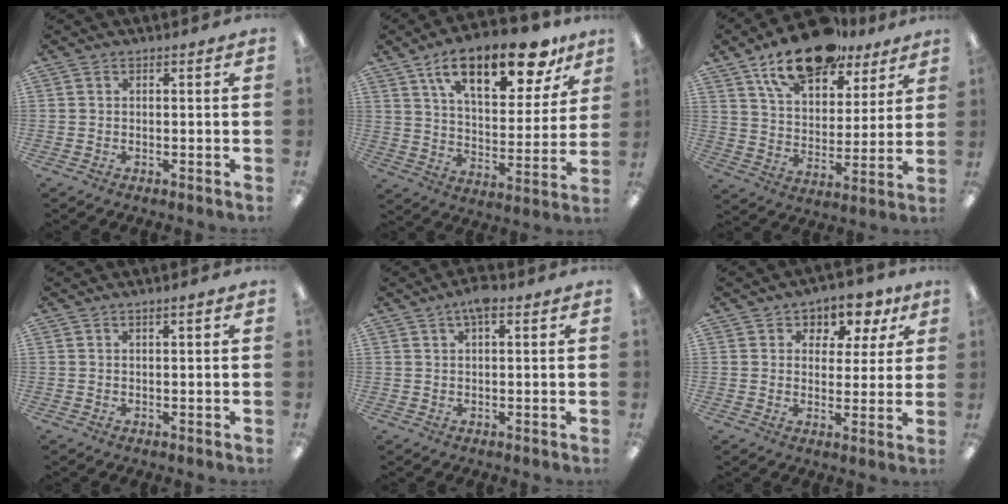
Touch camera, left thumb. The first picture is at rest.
{"total": 20.6, "force": [12.8, 8.9, 13.5], "torque": [-0.206, -0.059, 0.211]}
{"total": 17.9, "force": [13.0, 8.4, 9.0], "torque": [-0.145, -0.068, 0.226]}
{"total": 1.4, "force": [0.8, 0.1, 1.1], "torque": [-0.022, -0.001, 0.014]}
{"total": 4.2, "force": [2.5, 1.3, 3.2], "torque": [-0.059, 0.002, 0.042]}
{"total": 6.2, "force": [4.1, 4.4, 1.9], "torque": [-0.025, -0.032, 0.067]}